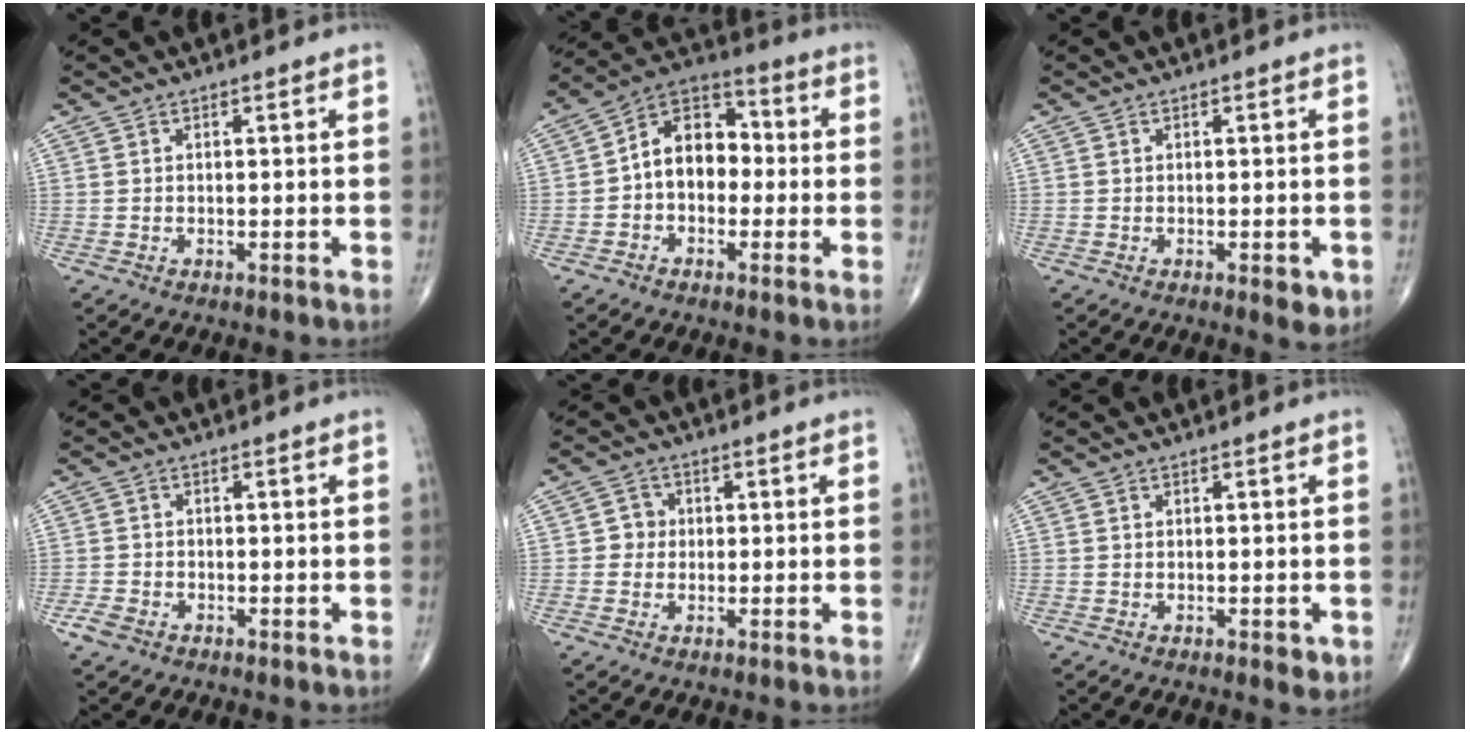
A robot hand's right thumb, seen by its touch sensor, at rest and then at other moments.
{"total": 11.2, "force": [-0.6, 8.1, 7.7], "torque": [-0.090, 0.041, -0.027]}
{"total": 2.9, "force": [-0.9, 1.2, 2.4], "torque": [-0.021, -0.004, -0.009]}
{"total": 2.6, "force": [-1.6, 1.7, 1.2], "torque": [-0.027, 0.004, -0.029]}
{"total": 3.0, "force": [0.1, 2.9, 0.8], "torque": [0.009, 0.008, -0.004]}
{"total": 2.0, "force": [-0.5, 1.1, 1.6], "torque": [-0.011, -0.001, -0.005]}